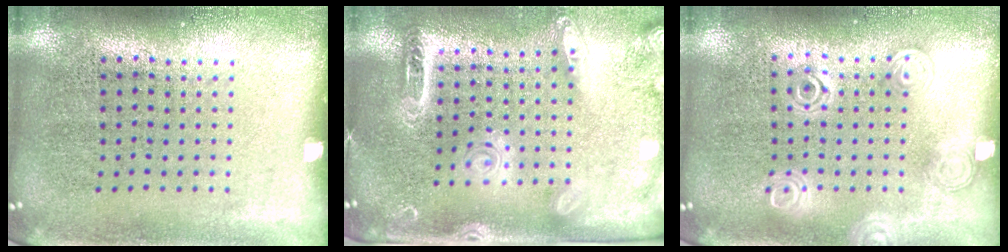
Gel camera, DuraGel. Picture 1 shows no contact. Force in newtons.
{"total": 2.5, "press": 2.0, "slide": 1.6}
{"total": 1.2, "press": 1.2, "slide": 0.3}